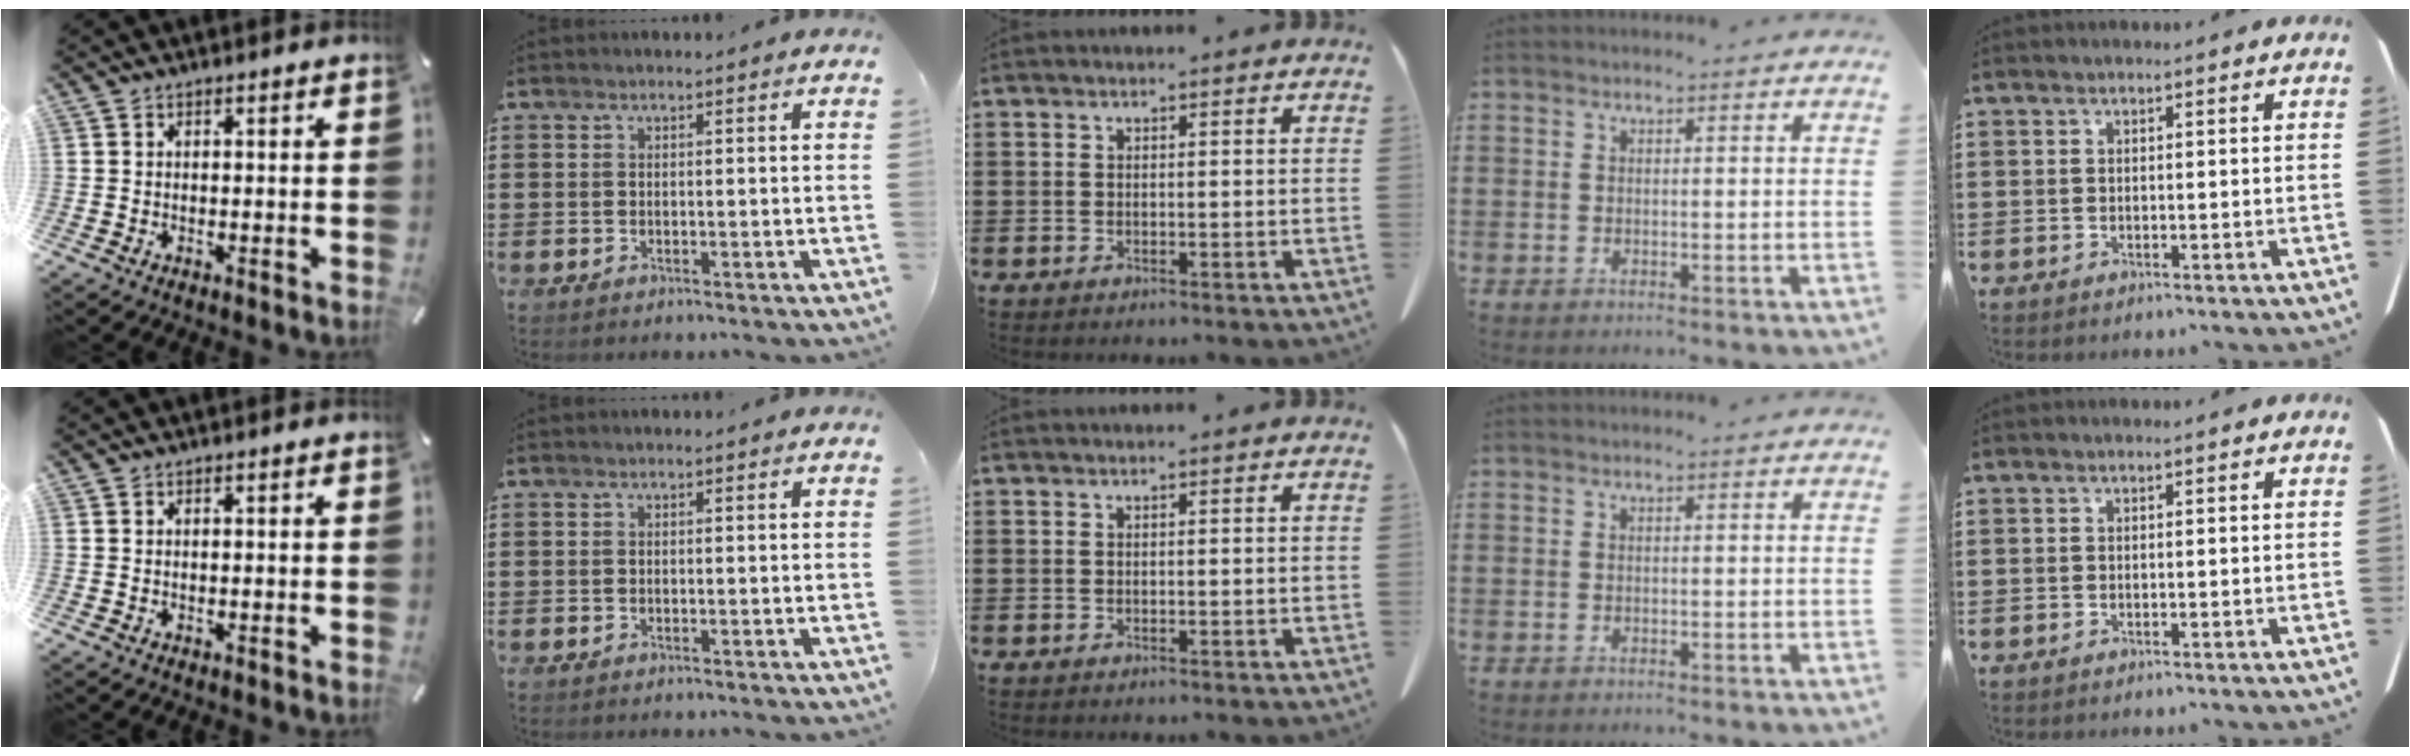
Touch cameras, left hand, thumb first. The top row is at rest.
{}